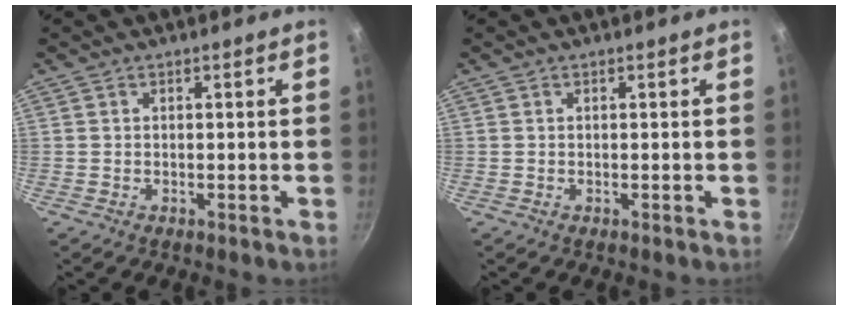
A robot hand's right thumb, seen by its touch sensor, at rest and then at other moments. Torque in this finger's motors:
{"motor_torque": [-0.03, -0.03, -0.08, 0.10, 0.00]}